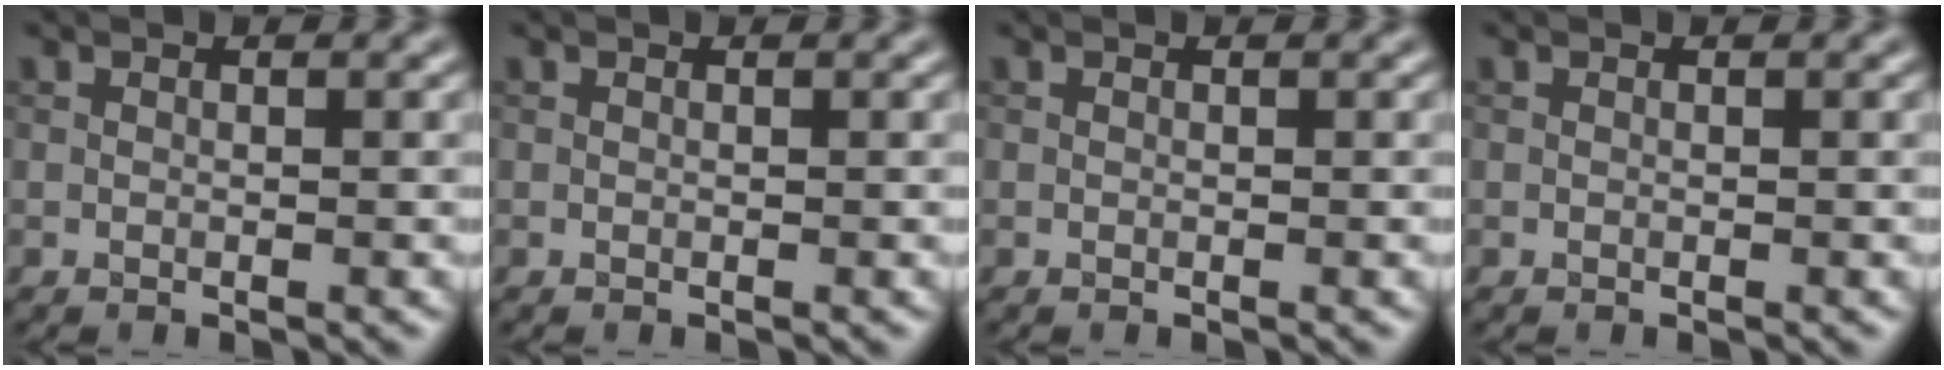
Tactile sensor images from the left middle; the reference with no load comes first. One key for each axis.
{"total": 0.0}
{"total": 0.0}
{"total": 0.0}